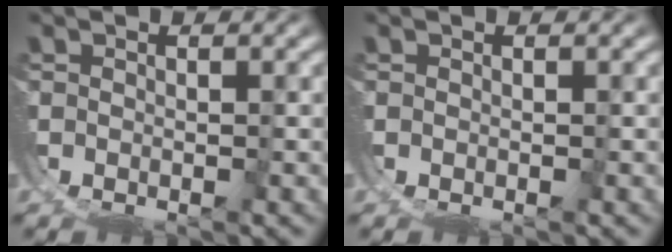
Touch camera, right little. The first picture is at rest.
{"total": 0.0}